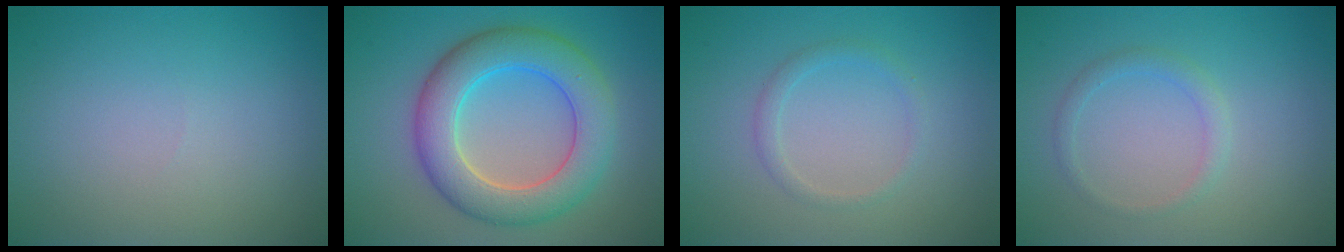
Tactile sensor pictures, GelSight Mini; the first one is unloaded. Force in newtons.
{"total": 7.4, "press": 7.4, "slide": 0.4}
{"total": 1.4, "press": 1.4, "slide": 0.1}
{"total": 1.4, "press": 1.4, "slide": 0.1}